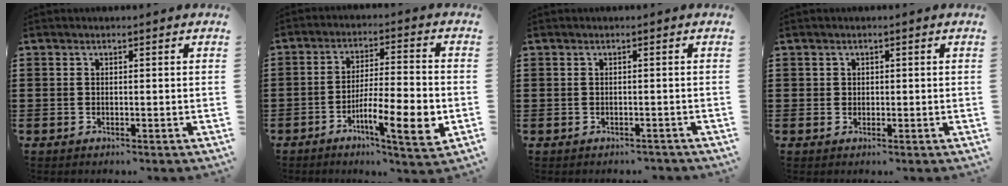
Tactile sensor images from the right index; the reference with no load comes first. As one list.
[{"total": 9.6, "force": [-3.6, 1.3, 8.8], "torque": [-0.149, -0.005, -0.062]}, {"total": 0.7, "force": [-0.6, 0.5, 0.0], "torque": [-0.003, 0.002, -0.014]}, {"total": 1.0, "force": [0.5, 0.9, 0.1], "torque": [-0.003, 0.003, 0.009]}]